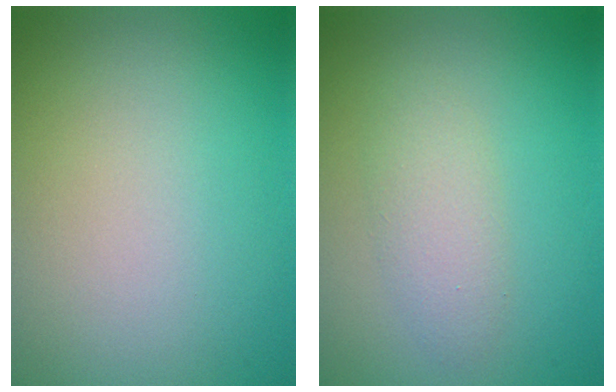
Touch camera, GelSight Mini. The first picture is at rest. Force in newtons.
{"total": 2.3, "press": 2.3, "slide": 0.1}